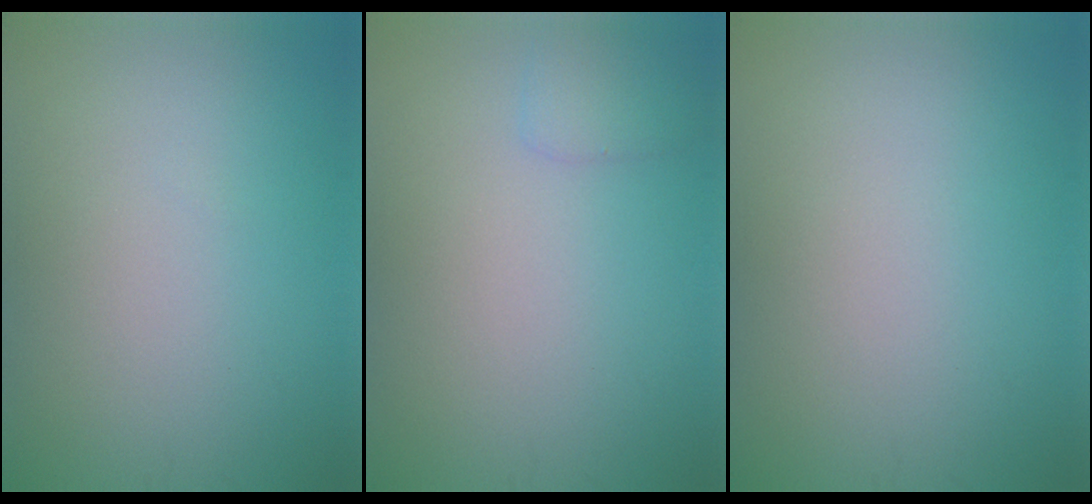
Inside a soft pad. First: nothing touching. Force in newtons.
{"total": 1.3, "press": 1.3, "slide": 0.0}
{"total": 0.0}